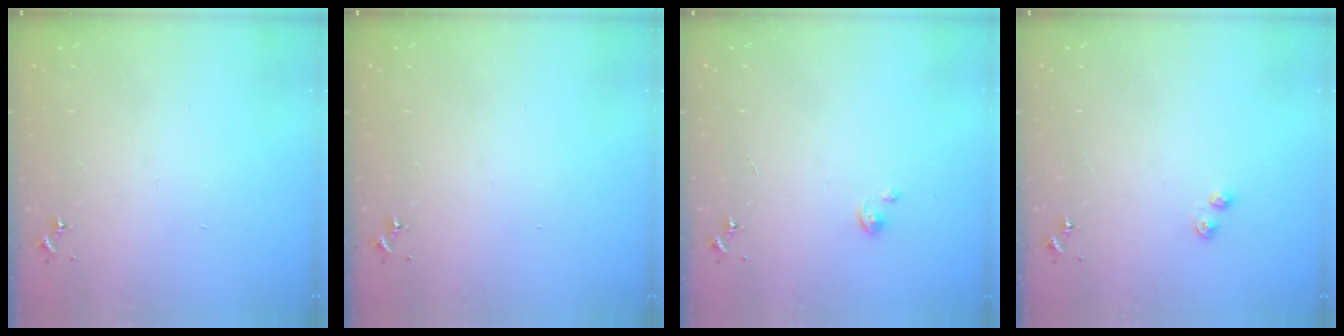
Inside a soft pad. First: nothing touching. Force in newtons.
{"total": 0.0}
{"total": 1.1, "press": 1.1, "slide": 0.3}
{"total": 3.0, "press": 2.9, "slide": 0.6}